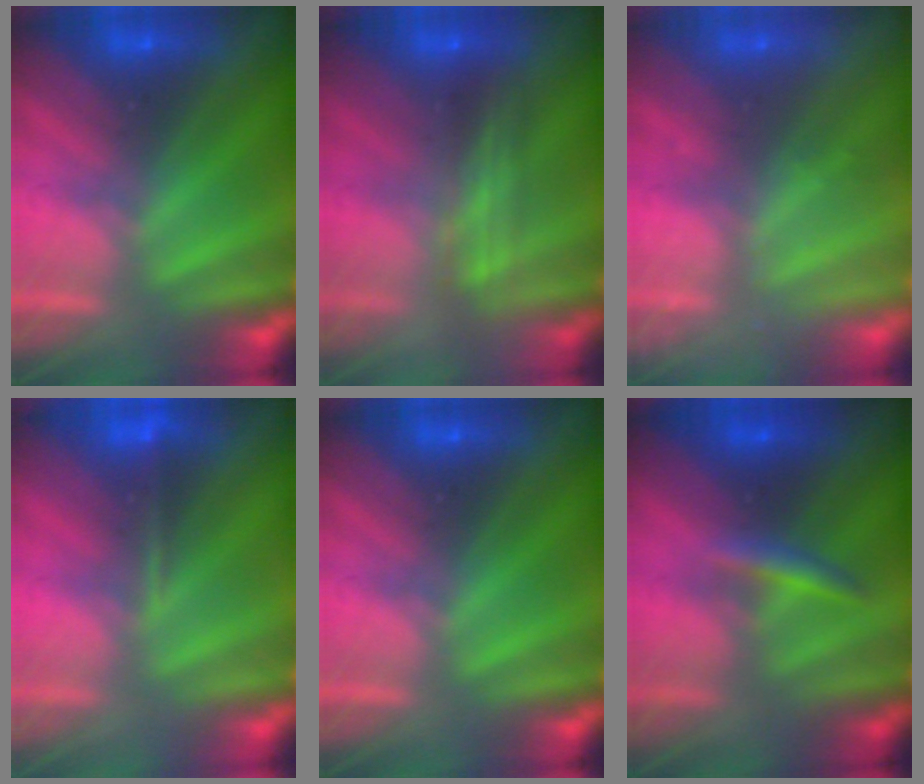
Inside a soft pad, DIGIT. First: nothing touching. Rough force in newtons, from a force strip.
{"total": 2.4}
{"total": 2.3}
{"total": 1.2}
{"total": 0.0}
{"total": 2.7}